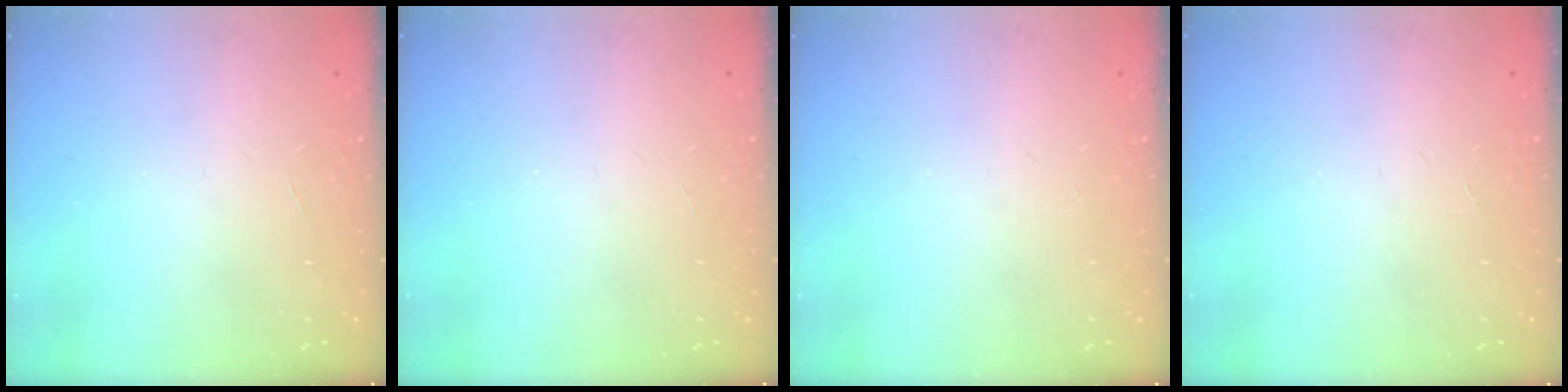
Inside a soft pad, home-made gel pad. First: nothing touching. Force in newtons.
{"total": 0.0}
{"total": 0.0}
{"total": 0.0}